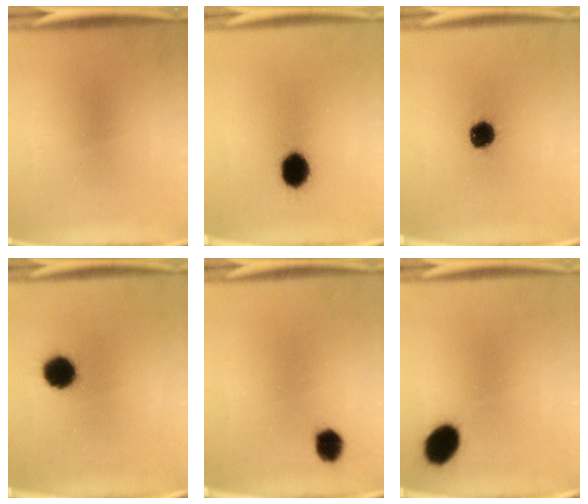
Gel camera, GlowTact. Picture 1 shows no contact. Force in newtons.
{"total": 8.2}
{"total": 7.5}
{"total": 9.0}
{"total": 4.8}
{"total": 8.7}